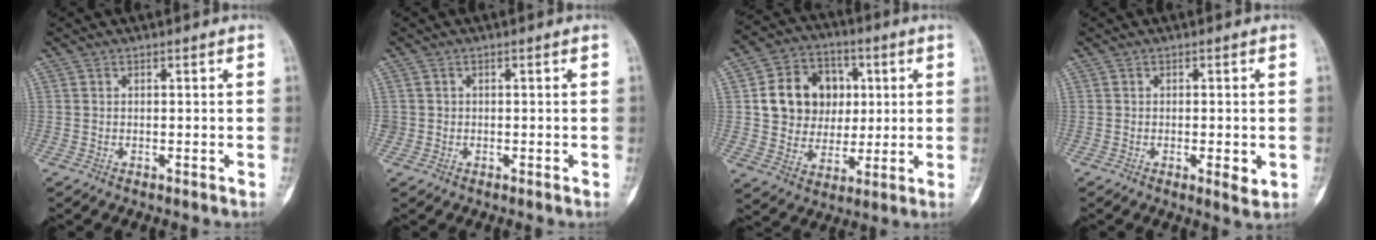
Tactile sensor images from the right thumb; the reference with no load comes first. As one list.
[{"total": 1.1, "force": [-0.2, 1.1, 0.0], "torque": [0.009, 0.008, -0.007]}, {"total": 14.7, "force": [2.6, 12.5, 7.2], "torque": [-0.076, 0.007, 0.049]}, {"total": 3.4, "force": [-0.7, 1.2, 3.2], "torque": [-0.042, -0.007, -0.010]}]